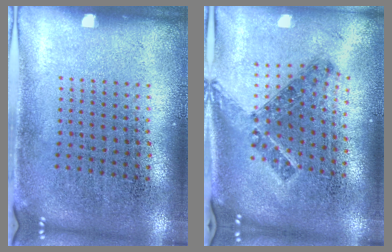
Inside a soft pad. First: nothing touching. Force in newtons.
{"total": 1.0, "press": 0.9, "slide": 0.6}